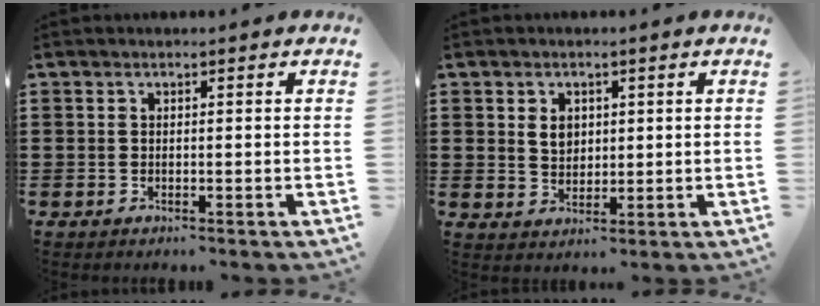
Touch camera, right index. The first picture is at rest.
{"total": 3.2, "force": [0.8, 2.4, 2.0], "torque": [-0.045, 0.010, 0.014]}